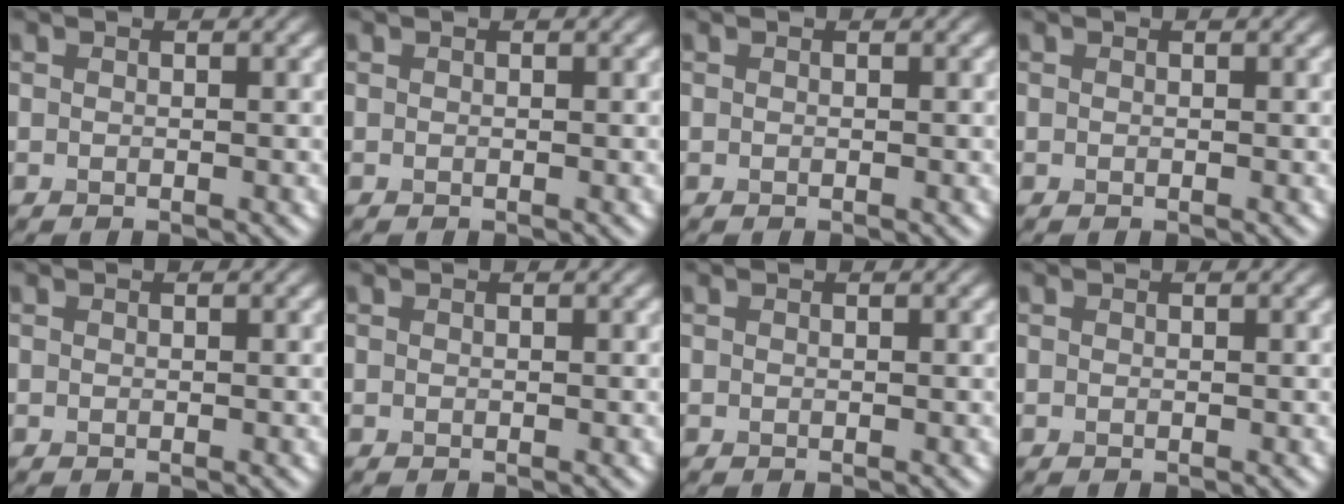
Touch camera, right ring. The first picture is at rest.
{"total": 0.0}
{"total": 0.0}
{"total": 0.0}
{"total": 0.0}
{"total": 0.0}
{"total": 0.0}
{"total": 0.0}